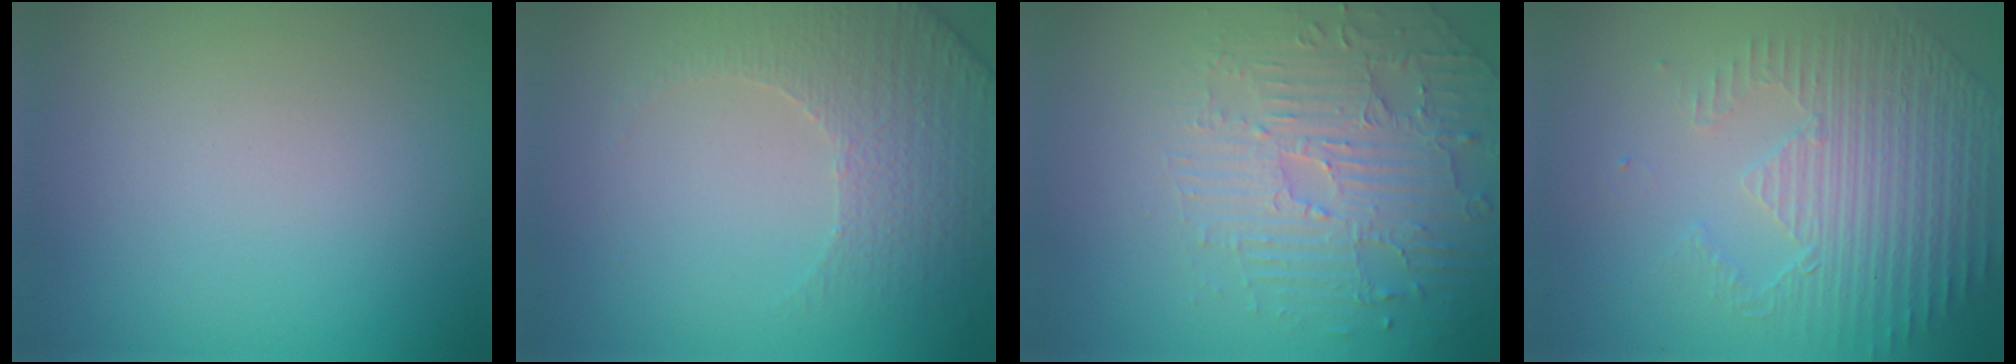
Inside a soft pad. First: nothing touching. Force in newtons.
{"total": 4.9, "press": 3.5, "slide": 3.5}
{"total": 4.7, "press": 3.9, "slide": 2.6}
{"total": 4.8, "press": 3.5, "slide": 3.3}